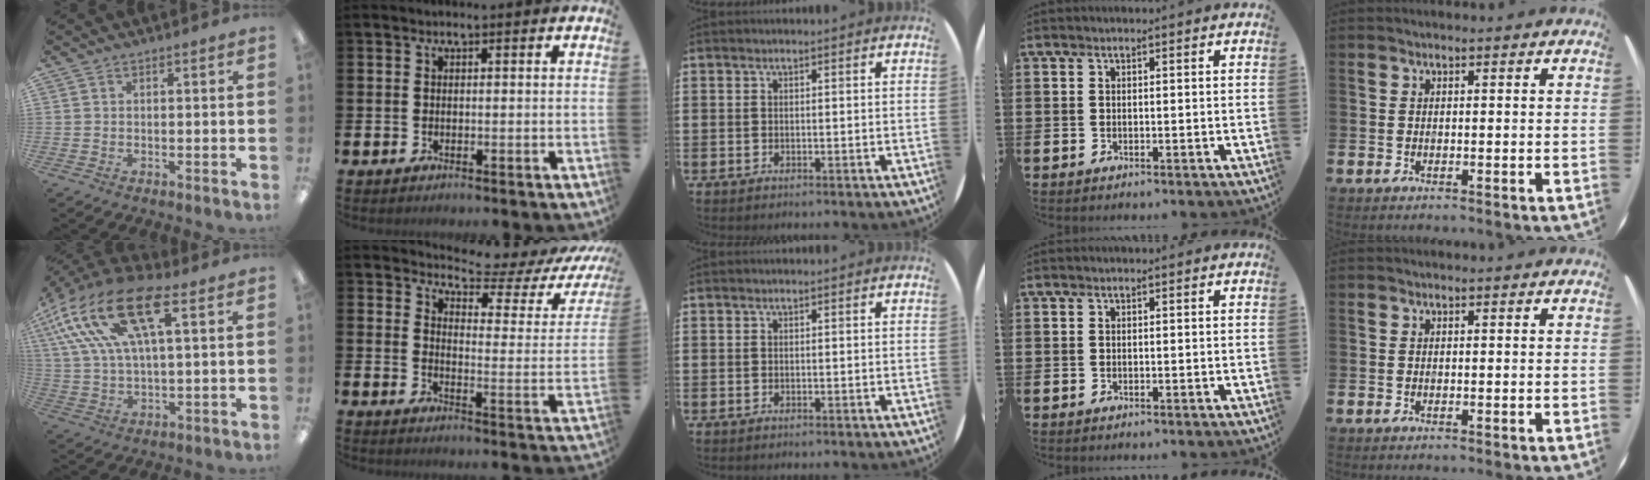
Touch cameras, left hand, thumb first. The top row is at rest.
{"thumb": {"total": 20.4, "force": [9.8, 8.5, 15.8], "torque": [-0.318, -0.027, 0.168]}, "index": {"total": 5.1, "force": [4.9, 1.1, 1.2], "torque": [-0.034, -0.046, 0.076]}}